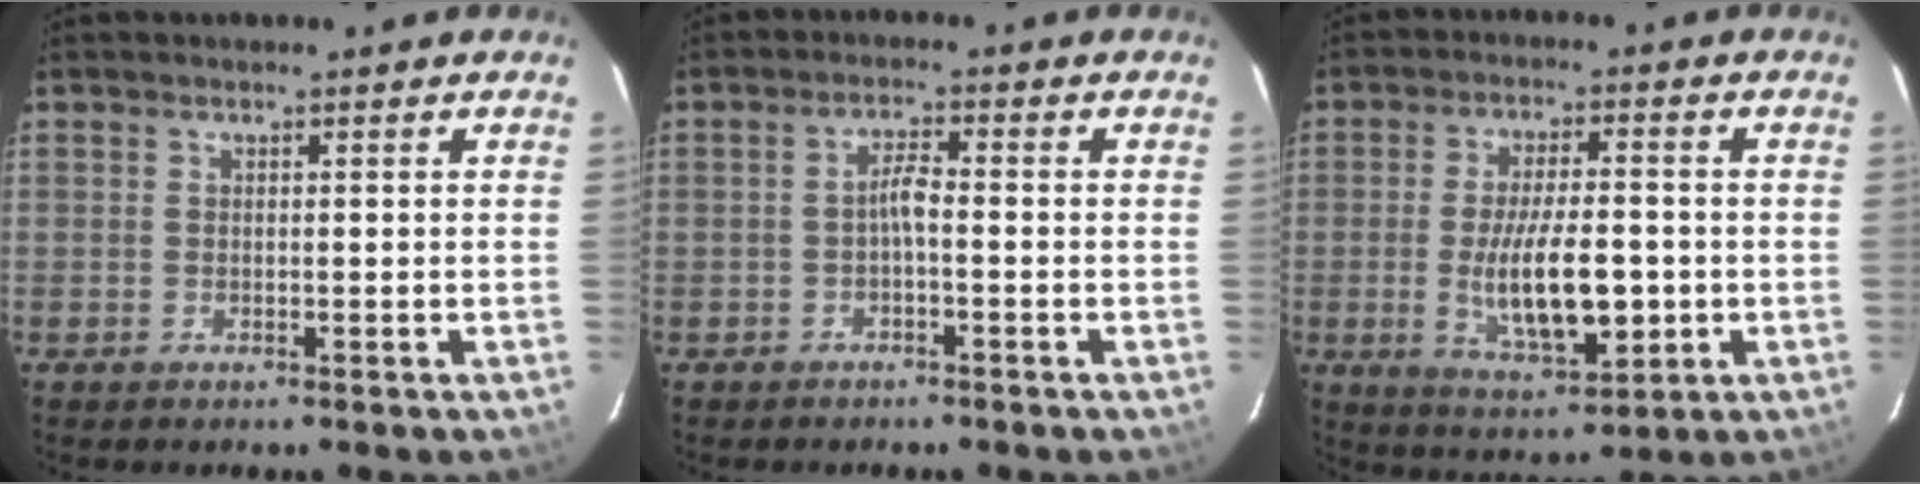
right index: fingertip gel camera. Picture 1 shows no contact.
{"total": 2.3, "force": [-1.0, 0.3, 2.1], "torque": [-0.042, 0.009, -0.020]}
{"total": 12.6, "force": [-2.1, 4.5, 11.5], "torque": [-0.216, -0.017, -0.026]}